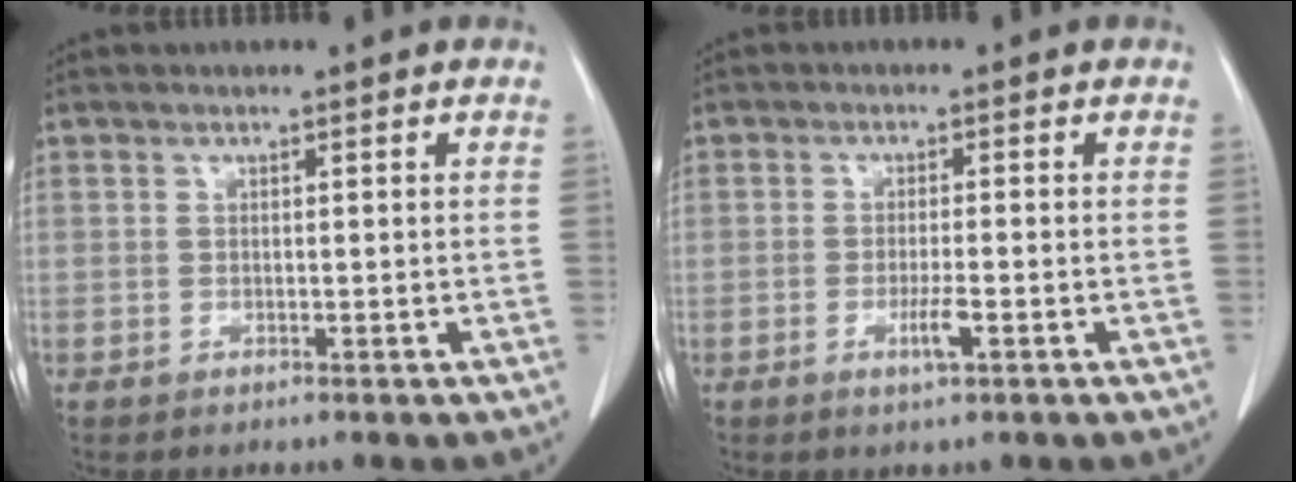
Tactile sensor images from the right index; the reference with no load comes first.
{"total": 3.0, "force": [-1.2, 0.2, 2.8], "torque": [-0.052, -0.004, -0.021]}